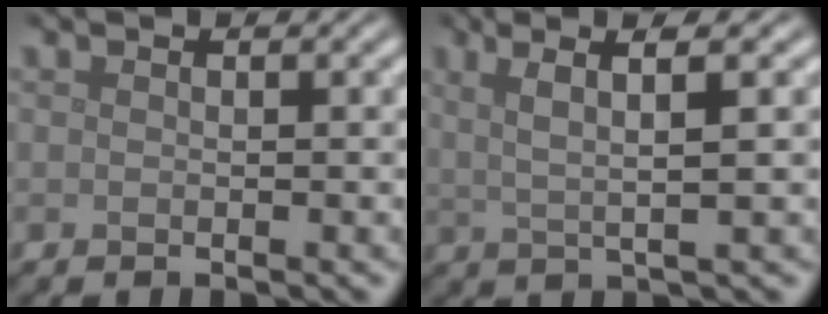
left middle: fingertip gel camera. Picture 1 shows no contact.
{"total": 4.2, "force": [1.7, 0.6, 3.8], "torque": [-0.073, 0.007, 0.031]}